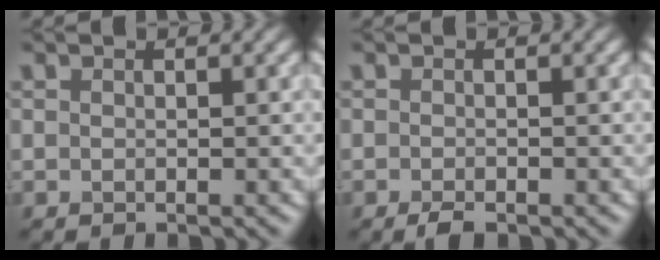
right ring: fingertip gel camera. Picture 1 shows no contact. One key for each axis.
{"total": 1.3, "fx": -1.0, "fy": 0.4, "fz": 0.8, "tx": -0.018, "ty": -0.003, "tz": -0.018}